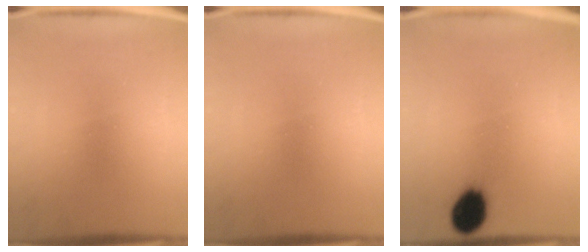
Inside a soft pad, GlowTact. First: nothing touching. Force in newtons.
{"total": 0.0}
{"total": 7.8}